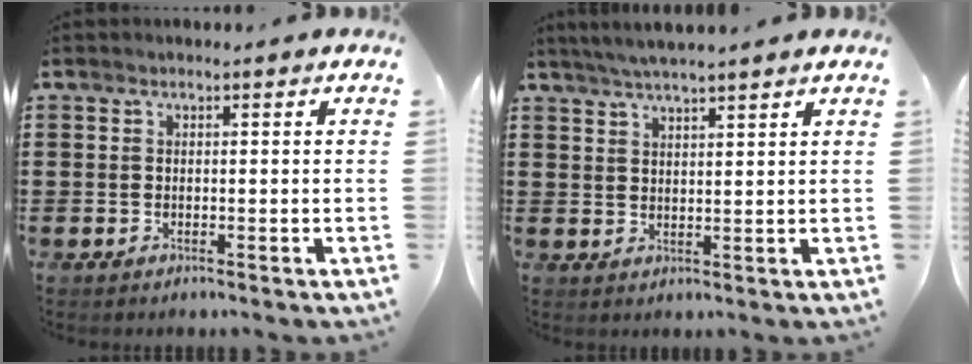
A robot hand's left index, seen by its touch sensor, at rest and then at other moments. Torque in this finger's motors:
{"motor_torque": [0.54, -0.51, 0.33, 0.14]}